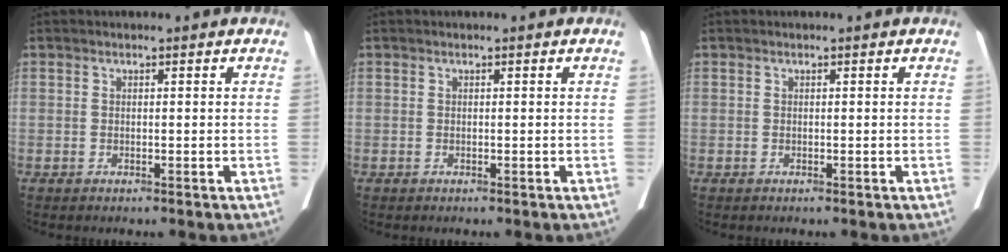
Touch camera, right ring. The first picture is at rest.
{"total": 0.0}
{"total": 0.0}